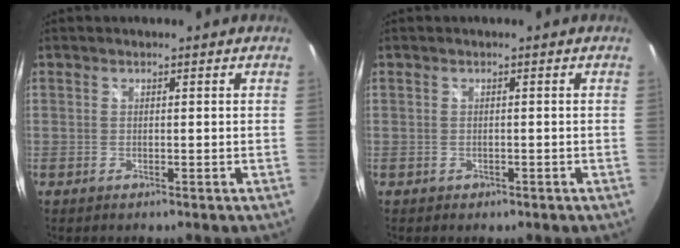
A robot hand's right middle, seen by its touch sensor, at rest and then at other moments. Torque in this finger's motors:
{"motor_torque": [-0.39, -0.14, 0.00, 0.00]}